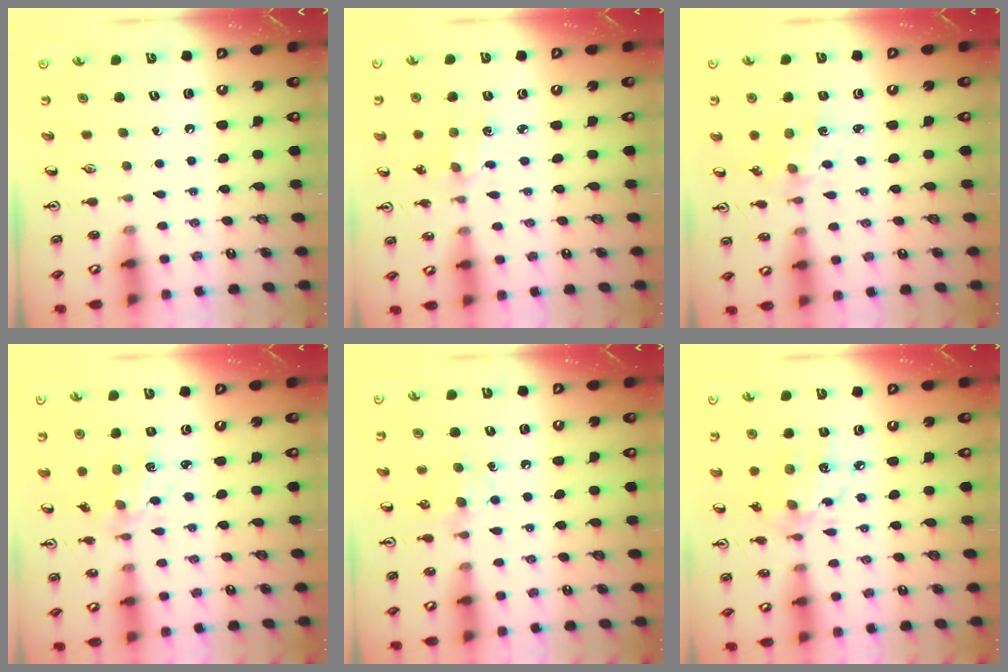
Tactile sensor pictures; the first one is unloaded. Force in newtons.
{"total": 2.7, "press": 2.7, "slide": 0.3}
{"total": 1.5, "press": 1.5, "slide": 0.1}
{"total": 2.9, "press": 2.9, "slide": 0.2}
{"total": 5.3, "press": 5.3, "slide": 0.8}
{"total": 11.2, "press": 11.2, "slide": 0.7}